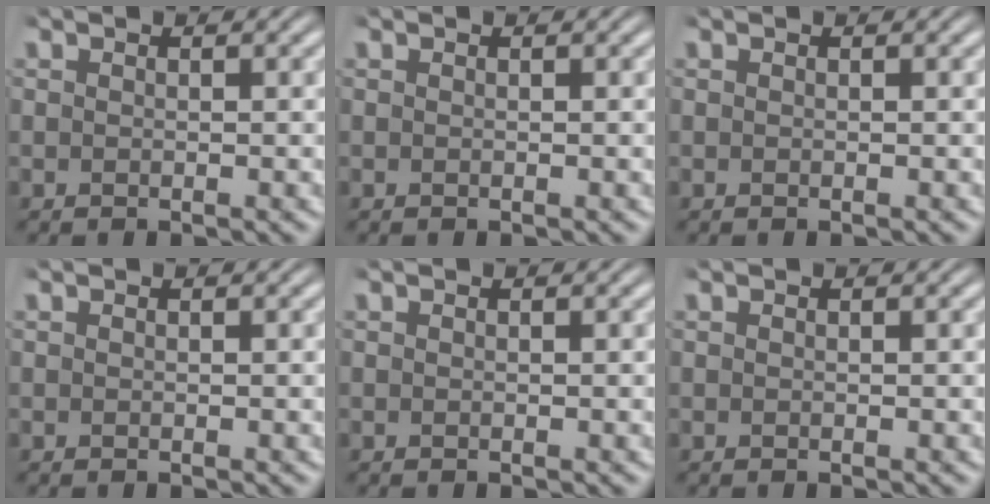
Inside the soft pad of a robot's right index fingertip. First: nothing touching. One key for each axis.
{"total": 0.0}
{"total": 0.0}
{"total": 0.0}
{"total": 0.0}
{"total": 0.0}